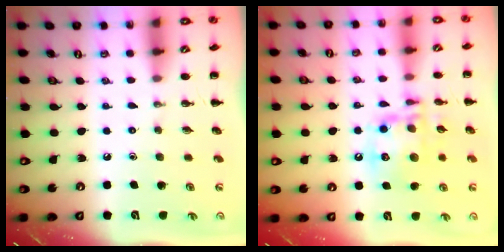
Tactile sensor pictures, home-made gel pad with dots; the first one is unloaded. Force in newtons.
{"total": 13.7, "press": 13.5, "slide": 2.3}